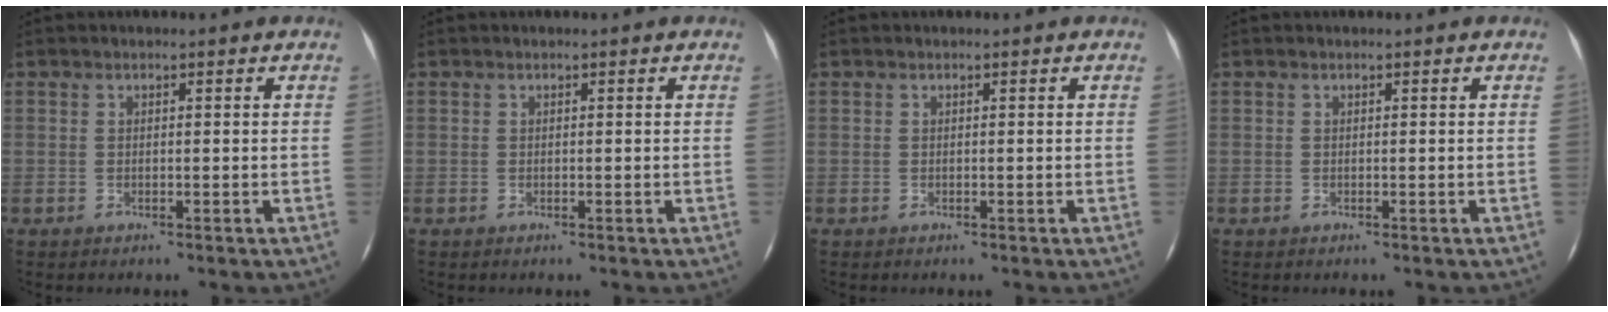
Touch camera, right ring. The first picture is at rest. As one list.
[{"total": 0.0}, {"total": 0.0}, {"total": 0.0}]